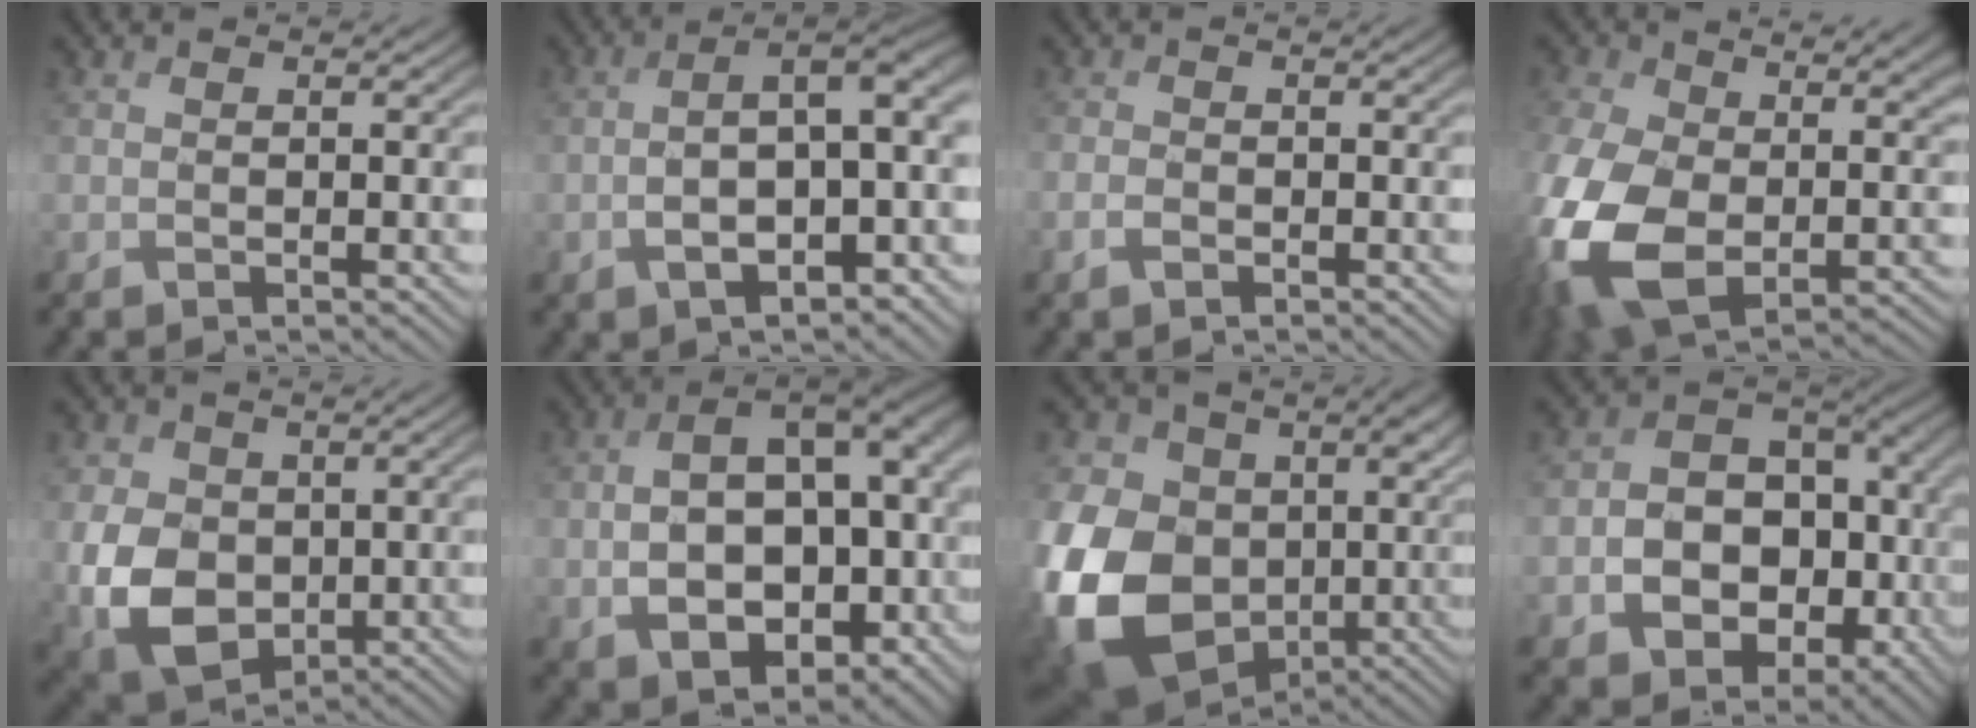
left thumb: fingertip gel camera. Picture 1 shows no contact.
{"total": 11.7, "force": [-2.3, 5.5, 10.1], "torque": [-0.163, -0.001, -0.034]}
{"total": 1.6, "force": [-0.9, 0.8, 1.0], "torque": [-0.026, 0.001, -0.020]}
{"total": 18.5, "force": [0.5, 12.2, 13.9], "torque": [-0.351, -0.049, 0.031]}
{"total": 9.9, "force": [-0.3, 7.5, 6.5], "torque": [-0.177, -0.014, -0.006]}
{"total": 13.9, "force": [-2.7, 9.1, 10.2], "torque": [-0.183, -0.020, -0.032]}
{"total": 19.0, "force": [-1.5, 14.8, 11.9], "torque": [-0.298, -0.034, -0.014]}
{"total": 13.0, "force": [-2.9, 10.0, 7.9], "torque": [-0.144, -0.037, -0.045]}